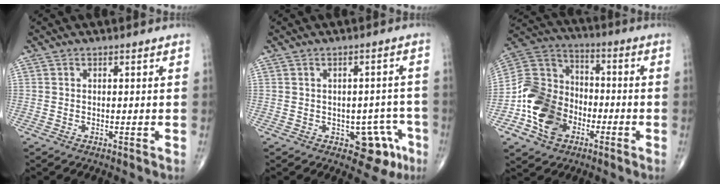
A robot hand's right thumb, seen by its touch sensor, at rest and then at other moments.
{"total": 7.1, "force": [-3.0, 4.5, 4.6], "torque": [-0.017, 0.021, -0.032]}
{"total": 15.6, "force": [-5.8, 11.7, 8.6], "torque": [-0.131, 0.046, -0.111]}